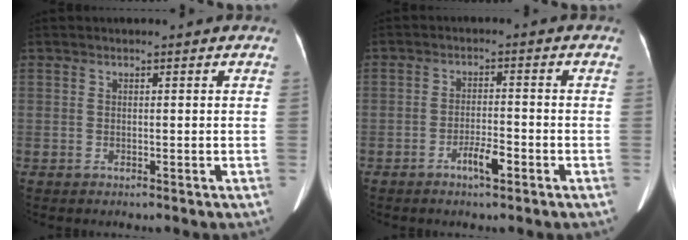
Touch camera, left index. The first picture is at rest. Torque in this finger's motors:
{"motor_torque": [0.10, 0.11, 0.01, 0.02]}